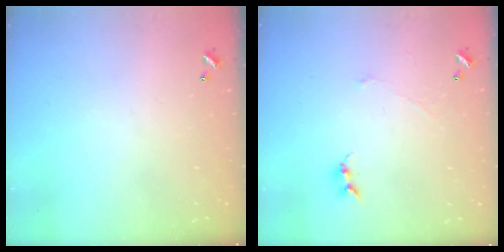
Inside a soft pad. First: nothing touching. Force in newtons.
{"total": 0.0}